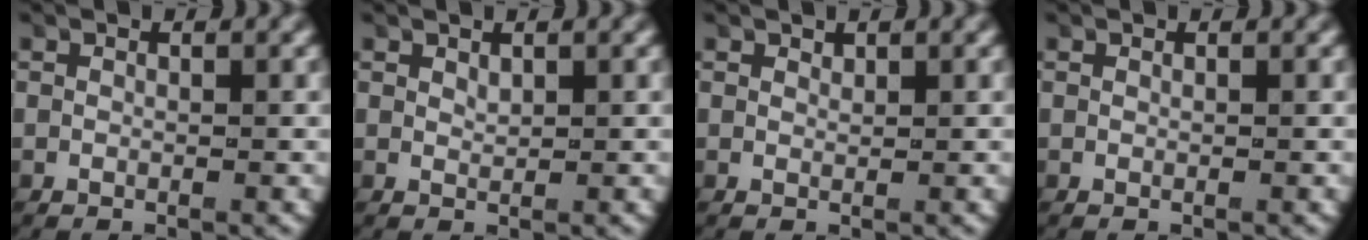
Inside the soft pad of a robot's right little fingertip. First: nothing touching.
{"total": 1.1, "force": [0.7, 0.7, 0.4], "torque": [-0.012, -0.004, 0.018]}
{"total": 0.7, "force": [0.7, 0.3, 0.1], "torque": [-0.001, -0.003, 0.016]}
{"total": 0.0}